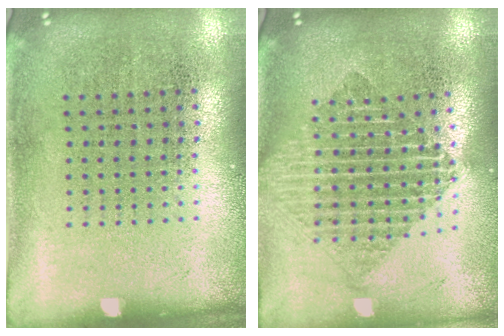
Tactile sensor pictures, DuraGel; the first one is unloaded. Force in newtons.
{"total": 1.9, "press": 1.6, "slide": 1.0}